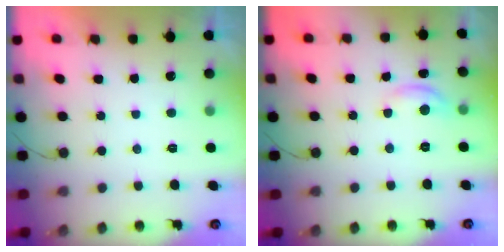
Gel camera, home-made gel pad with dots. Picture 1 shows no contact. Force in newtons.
{"total": 6.2, "press": 6.2, "slide": 0.3}